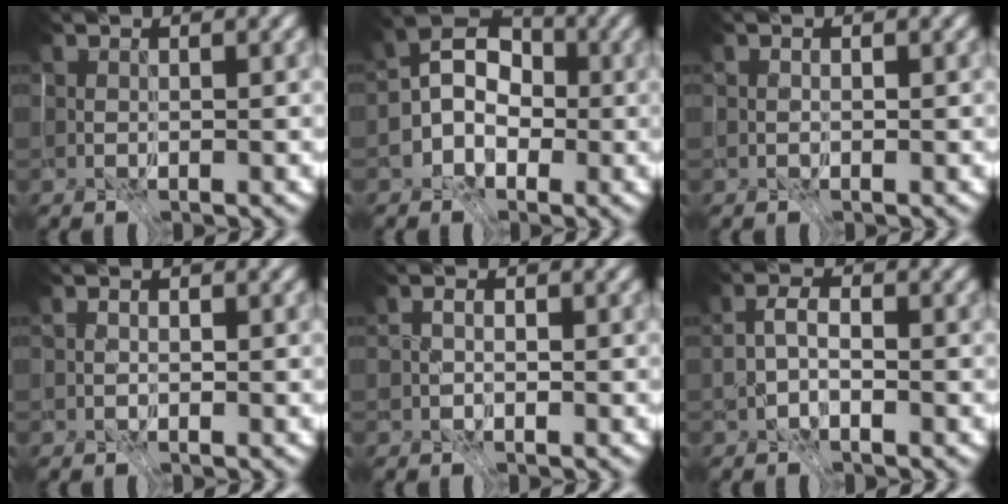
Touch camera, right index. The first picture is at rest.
{"total": 3.7, "force": [-3.7, -0.2, -0.7], "torque": [0.054, -0.005, -0.063]}
{"total": 1.4, "force": [0.5, 1.1, 0.7], "torque": [0.001, 0.005, -0.003]}
{"total": 2.0, "force": [0.7, 1.6, 1.0], "torque": [-0.004, 0.003, -0.004]}
{"total": 2.1, "force": [0.0, 1.9, 0.9], "torque": [-0.007, 0.003, -0.023]}
{"total": 3.3, "force": [-3.1, -1.2, -0.4], "torque": [0.061, -0.004, -0.064]}